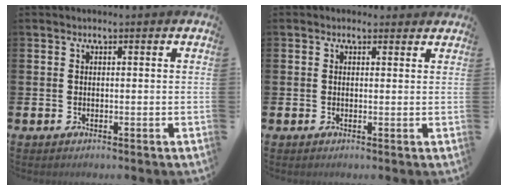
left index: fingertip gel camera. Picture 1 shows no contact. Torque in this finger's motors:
{"motor_torque": [0.91, -1.19, 0.08, 0.00]}